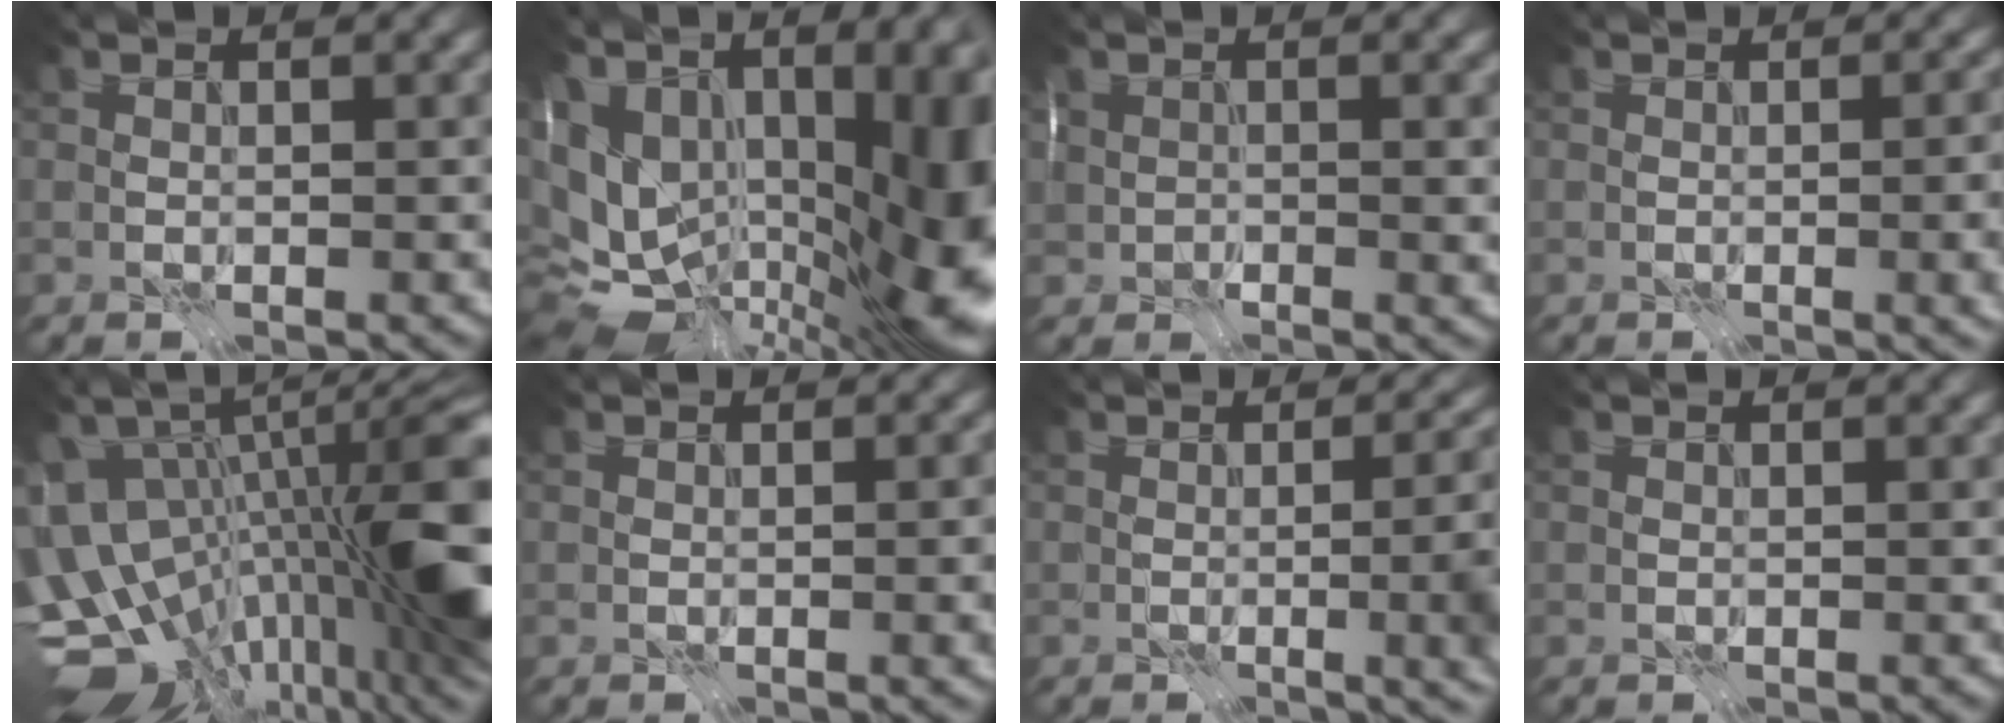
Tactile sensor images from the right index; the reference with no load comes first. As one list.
[{"total": 20.2, "force": [2.1, 10.3, 17.2], "torque": [-0.225, 0.003, 0.077]}, {"total": 2.3, "force": [0.5, 1.5, 1.6], "torque": [-0.028, -0.011, 0.010]}, {"total": 5.5, "force": [-0.5, 2.1, 5.0], "torque": [-0.039, 0.000, 0.003]}, {"total": 18.0, "force": [-1.1, 8.6, 15.7], "torque": [-0.252, -0.018, -0.002]}, {"total": 3.1, "force": [-0.3, 0.9, 3.0], "torque": [-0.035, -0.002, 0.001]}, {"total": 9.5, "force": [-0.1, 4.0, 8.6], "torque": [-0.072, -0.007, 0.005]}, {"total": 0.0}]